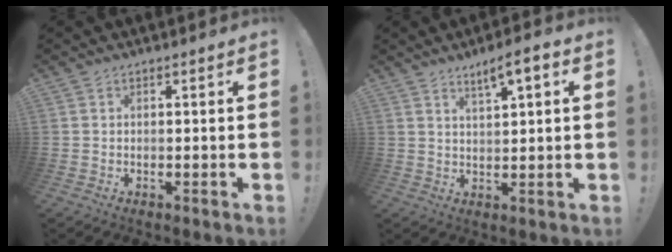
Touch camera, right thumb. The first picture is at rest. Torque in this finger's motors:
{"motor_torque": [-0.44, 0.65, -0.02, 0.00, 0.16]}